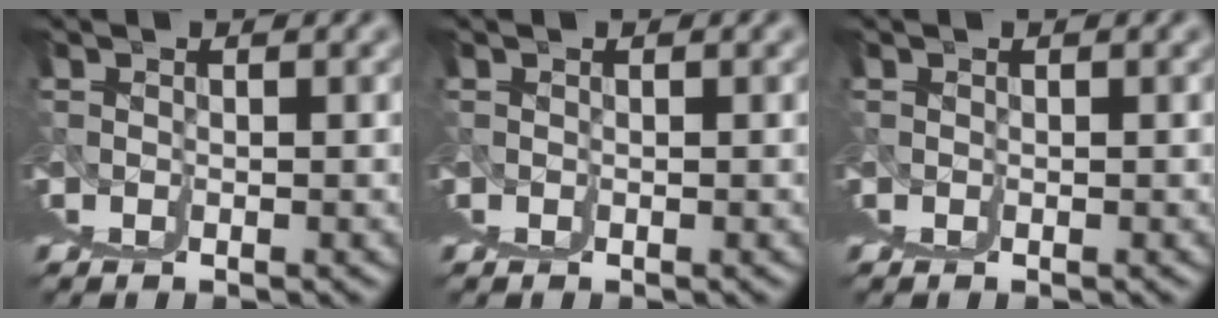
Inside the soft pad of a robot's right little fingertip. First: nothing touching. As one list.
[{"total": 0.0}, {"total": 0.0}]